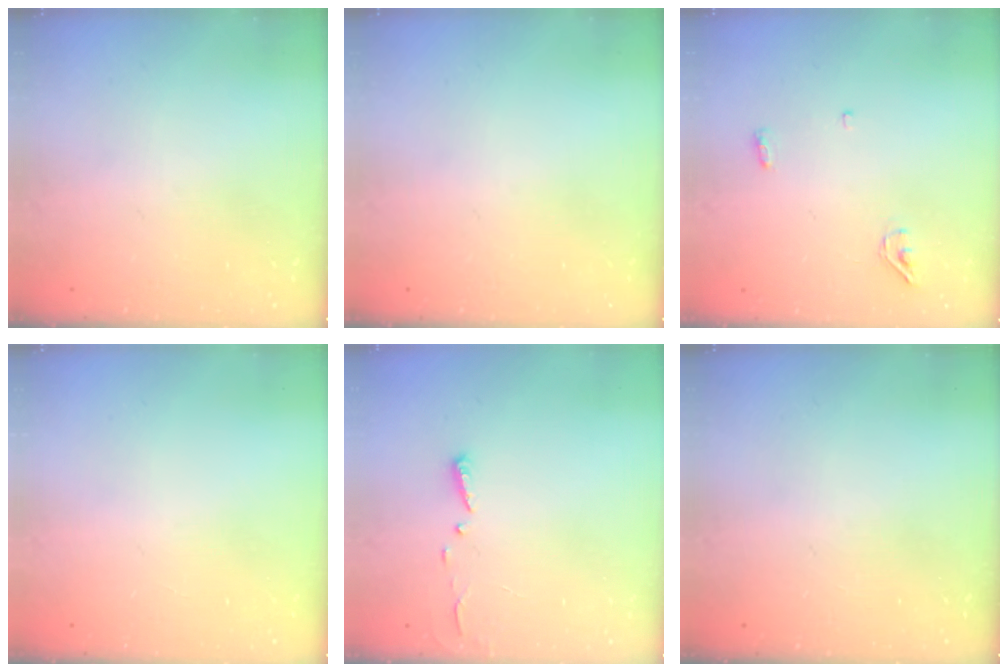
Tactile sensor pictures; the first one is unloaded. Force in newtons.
{"total": 0.0}
{"total": 3.2, "press": 3.0, "slide": 1.2}
{"total": 0.0}
{"total": 3.0, "press": 2.9, "slide": 0.3}
{"total": 0.0}